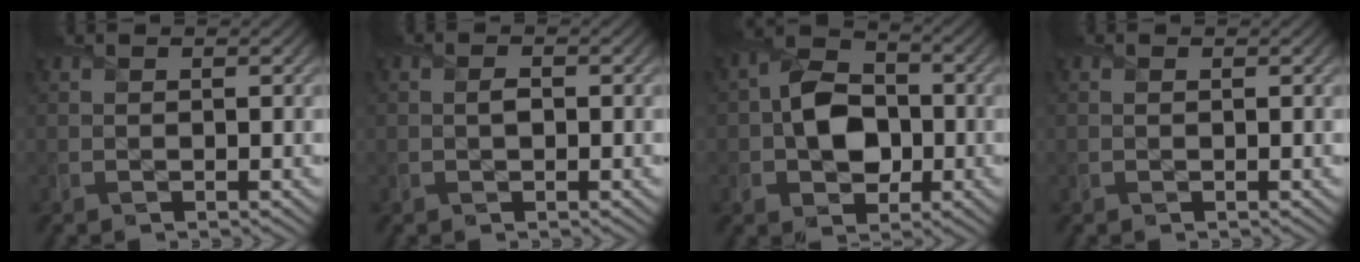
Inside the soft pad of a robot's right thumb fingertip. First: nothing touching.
{"total": 1.1, "force": [-0.1, 0.8, 0.7], "torque": [-0.013, -0.001, -0.005]}
{"total": 7.7, "force": [-0.9, 5.8, 4.9], "torque": [-0.087, 0.005, -0.031]}
{"total": 0.0}